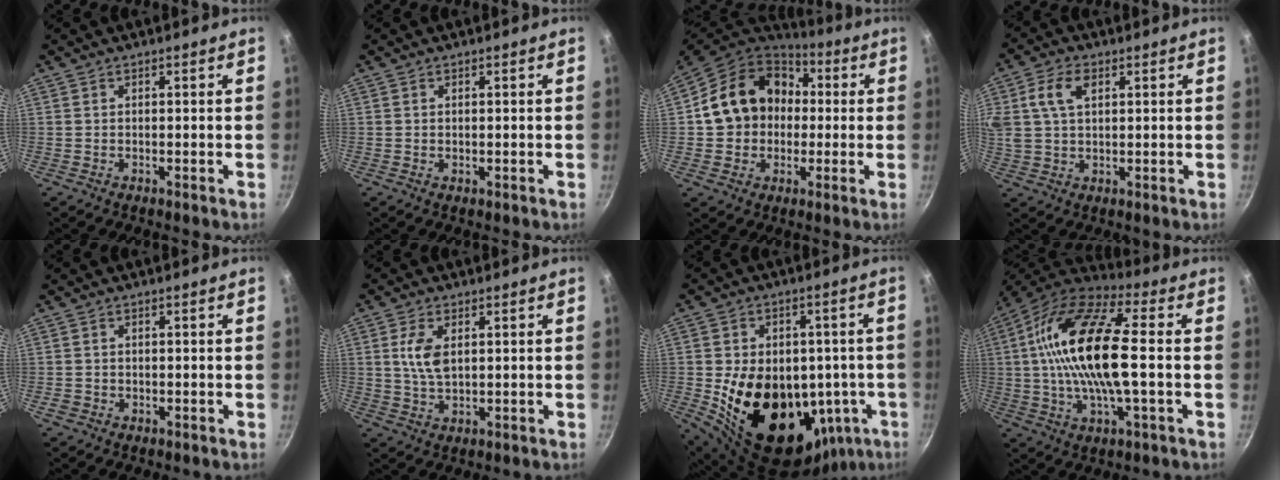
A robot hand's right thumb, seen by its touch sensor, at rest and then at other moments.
{"total": 0.0}
{"total": 17.7, "force": [1.5, 15.0, 9.3], "torque": [-0.136, 0.043, 0.018]}
{"total": 9.5, "force": [3.2, 5.9, 6.7], "torque": [-0.128, 0.011, 0.055]}
{"total": 1.6, "force": [-0.4, 1.4, 0.6], "torque": [-0.010, 0.002, -0.008]}
{"total": 6.0, "force": [1.4, 3.3, 4.8], "torque": [-0.092, -0.004, 0.028]}
{"total": 26.7, "force": [-4.8, 18.4, 18.7], "torque": [-0.277, 0.008, -0.046]}
{"total": 21.1, "force": [0.7, 7.7, 19.6], "torque": [-0.375, 0.028, -0.005]}